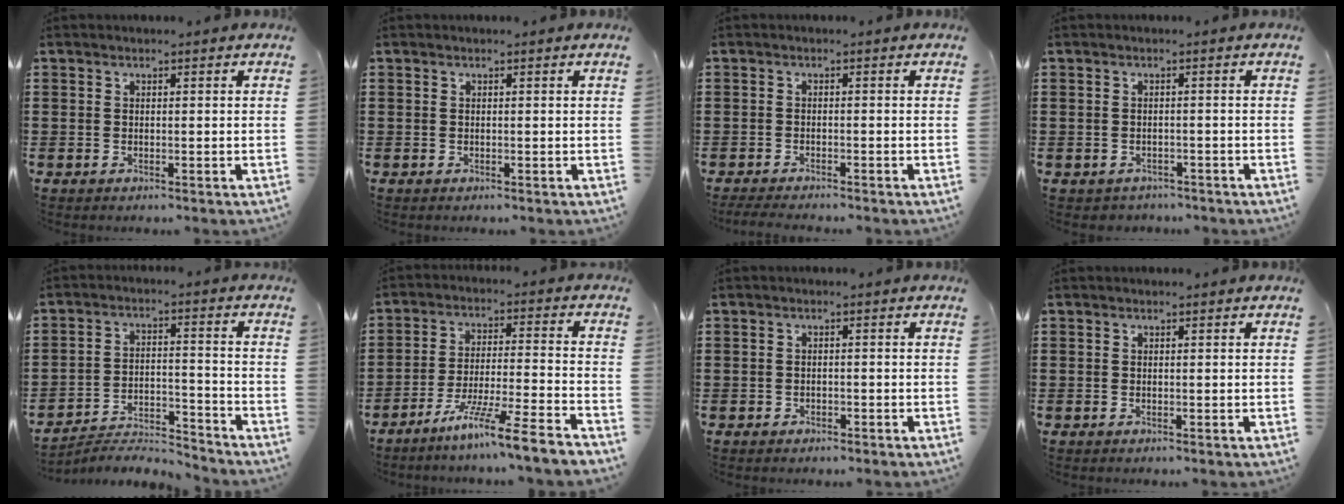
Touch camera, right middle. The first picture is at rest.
{"total": 0.0}
{"total": 1.5, "force": [-1.4, 0.0, 0.3], "torque": [-0.007, 0.000, -0.027]}
{"total": 1.0, "force": [-0.8, 0.5, -0.1], "torque": [-0.002, 0.002, -0.021]}
{"total": 5.2, "force": [-5.1, 0.5, 0.9], "torque": [-0.018, 0.007, -0.105]}
{"total": 9.3, "force": [-7.8, -1.0, 5.0], "torque": [-0.094, -0.007, -0.156]}
{"total": 0.9, "force": [-0.7, 0.6, 0.1], "torque": [-0.004, 0.001, -0.017]}
{"total": 0.0}